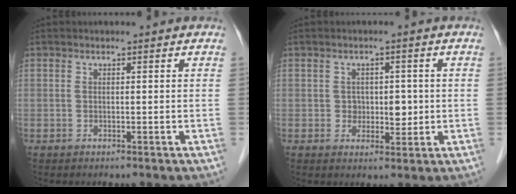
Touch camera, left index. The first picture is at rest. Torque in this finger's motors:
{"motor_torque": [0.28, 0.16, 0.05, 0.00]}